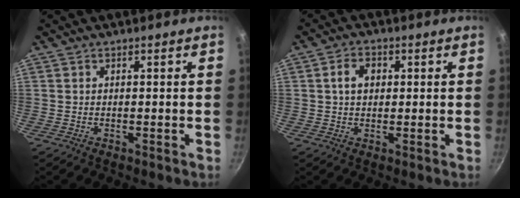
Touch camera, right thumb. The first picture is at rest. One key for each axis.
{"total": 4.5, "fx": 0.8, "fy": 3.4, "fz": 2.9, "tx": -0.032, "ty": 0.008, "tz": 0.009}